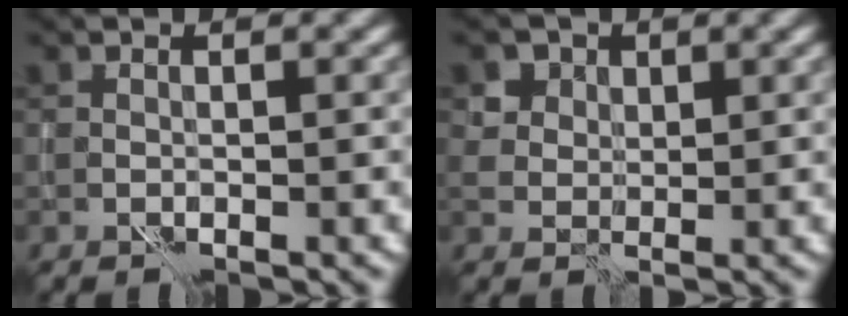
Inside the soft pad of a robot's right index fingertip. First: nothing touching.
{"total": 3.7, "force": [2.0, 2.8, 1.3], "torque": [-0.035, -0.002, 0.040]}